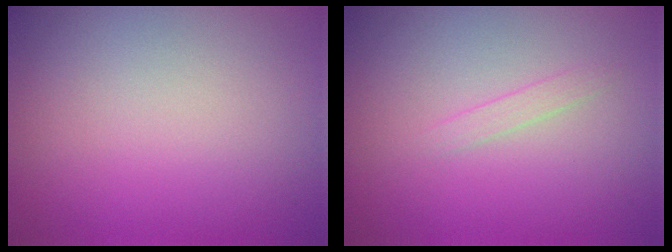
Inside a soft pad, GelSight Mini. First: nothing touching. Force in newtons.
{"total": 0.8, "press": 0.8, "slide": 0.1}